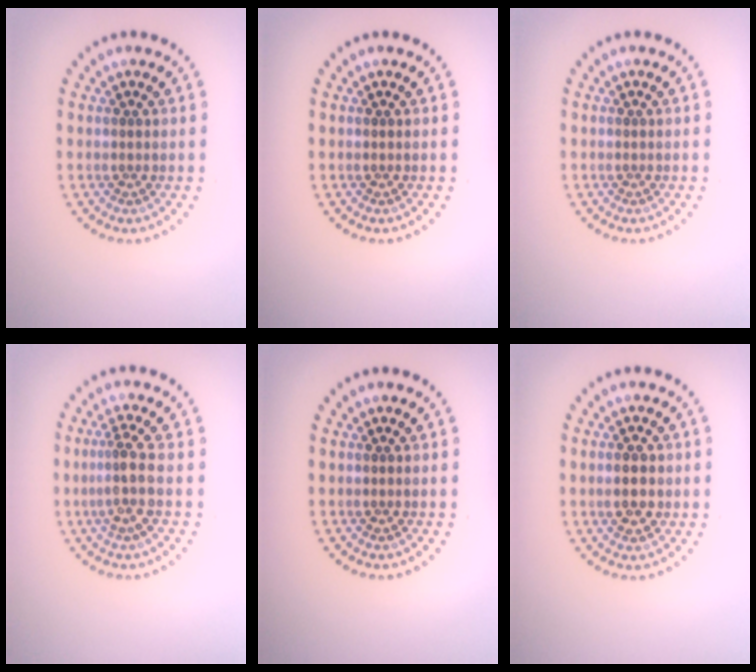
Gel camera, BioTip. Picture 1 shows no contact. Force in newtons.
{"total": 0.0}
{"total": 0.0}
{"total": 2.7, "press": 2.1, "slide": 1.7}
{"total": 0.0}
{"total": 3.2, "press": 3.2, "slide": 0.1}